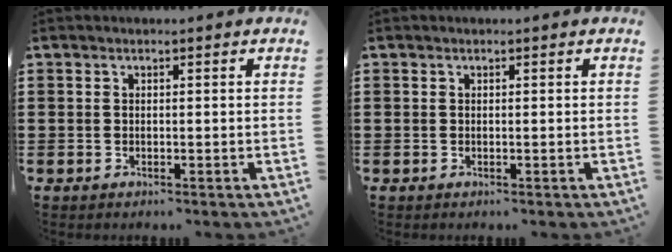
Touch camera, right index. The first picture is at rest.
{"total": 0.0}